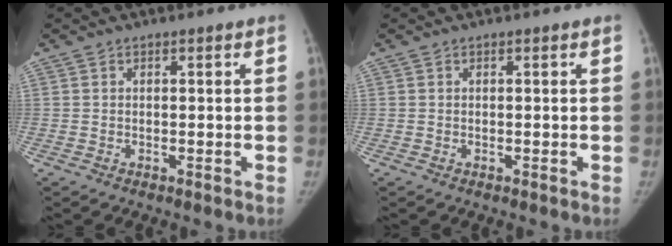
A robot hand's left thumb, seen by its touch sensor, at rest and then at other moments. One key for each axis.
{"total": 0.0}